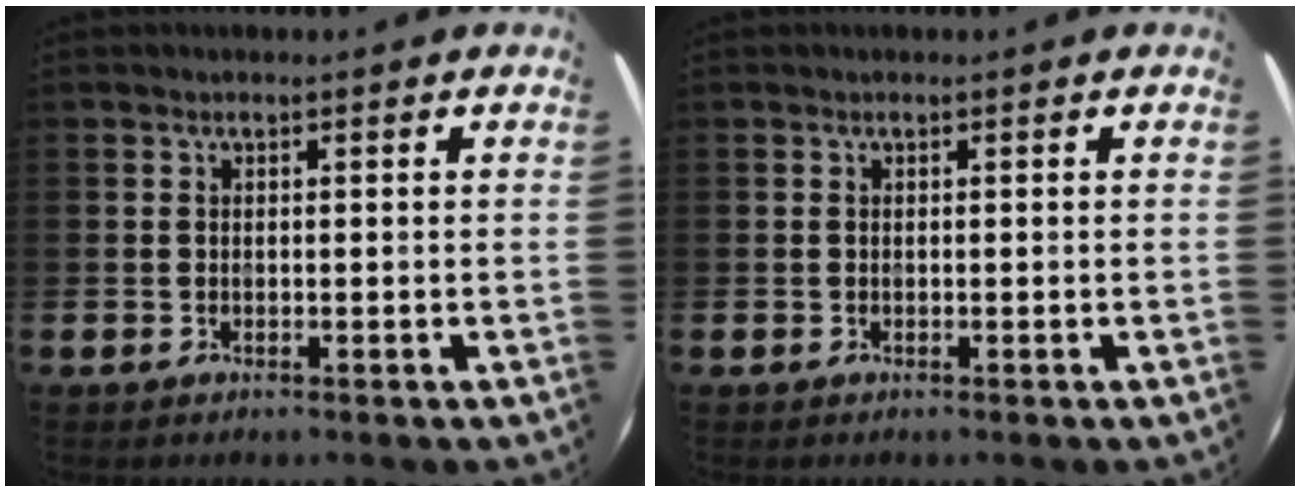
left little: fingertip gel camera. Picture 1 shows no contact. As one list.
[{"total": 0.0}]